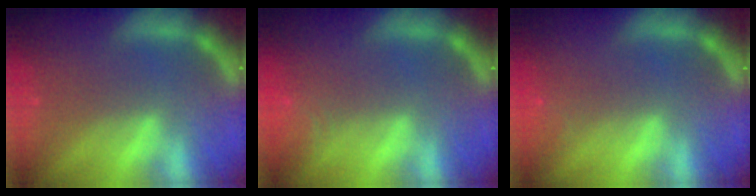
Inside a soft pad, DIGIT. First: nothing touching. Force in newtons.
{"total": 2.4}
{"total": 0.9}